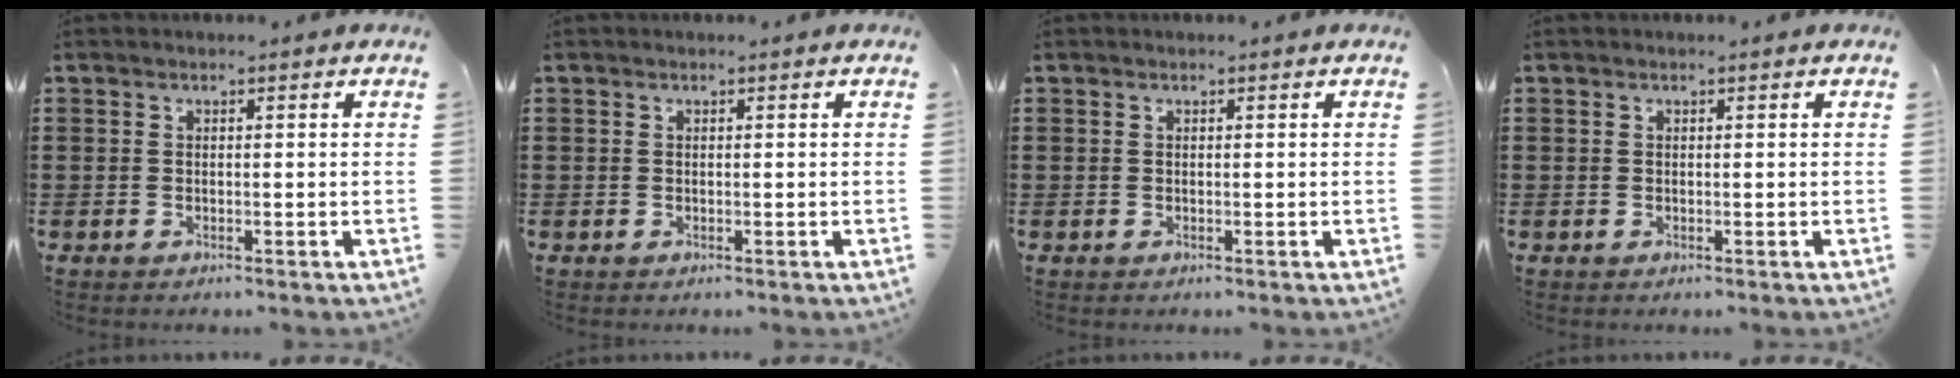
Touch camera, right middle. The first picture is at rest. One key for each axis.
{"total": 0.0}
{"total": 0.0}
{"total": 0.0}